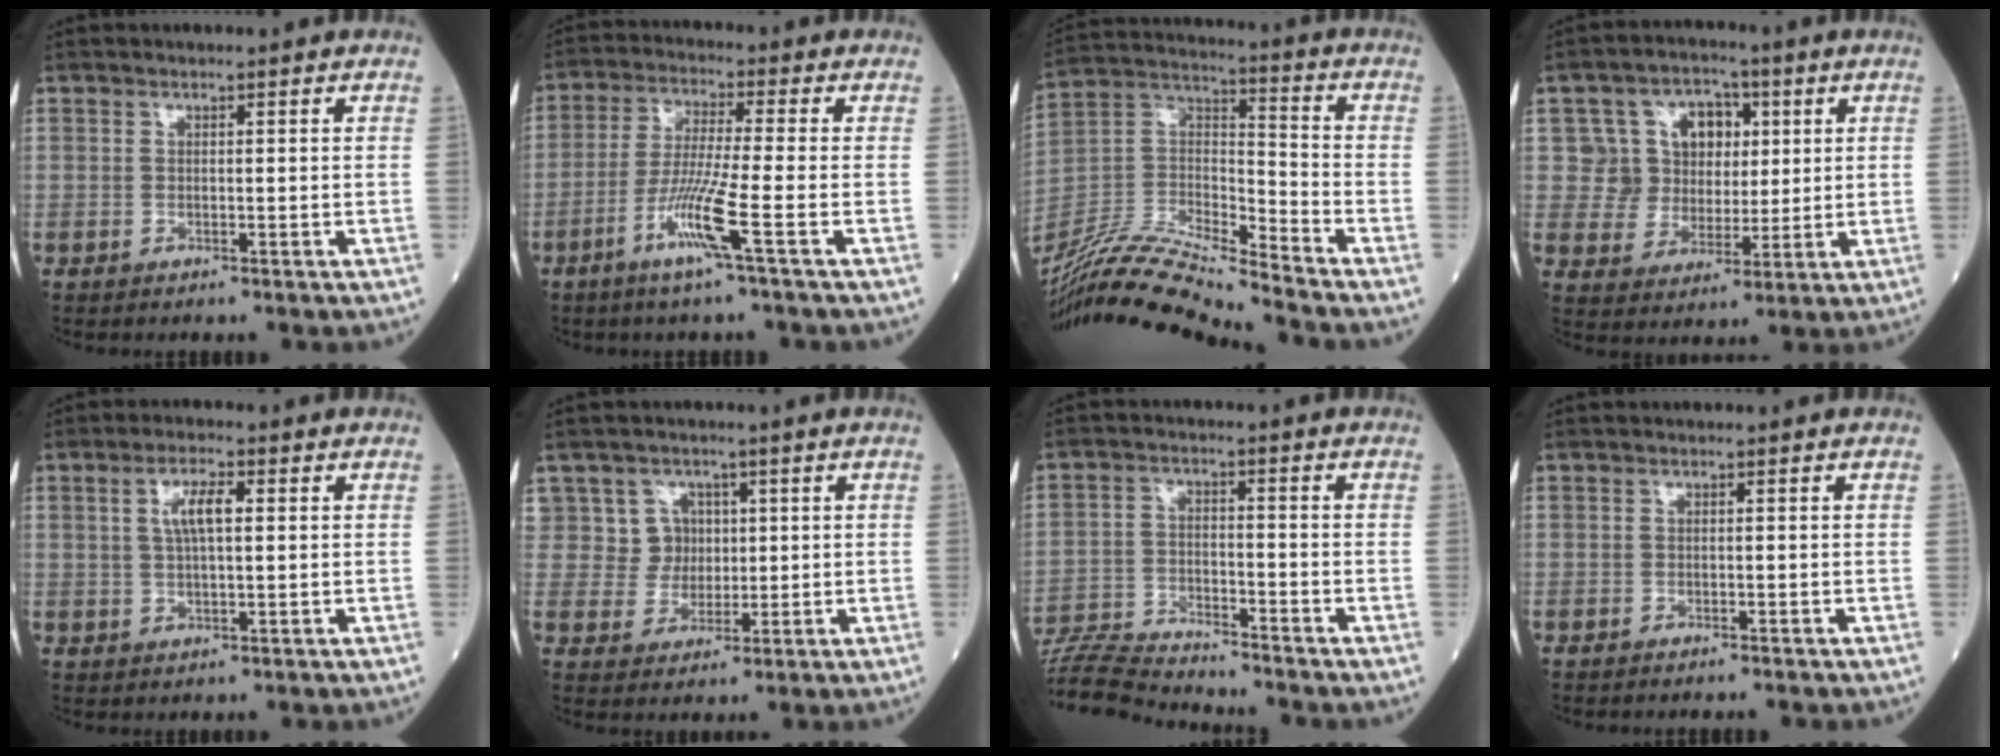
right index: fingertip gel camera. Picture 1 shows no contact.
{"total": 8.1, "force": [-3.6, -1.2, 7.2], "torque": [-0.146, -0.014, -0.076]}
{"total": 18.7, "force": [-17.2, -0.6, 7.2], "torque": [-0.148, 0.010, -0.324]}
{"total": 8.9, "force": [2.3, 8.3, 2.5], "torque": [-0.041, 0.030, 0.046]}
{"total": 4.7, "force": [1.2, 1.1, 4.4], "torque": [-0.086, 0.008, 0.023]}
{"total": 5.4, "force": [1.7, 5.1, 0.2], "torque": [0.008, 0.016, 0.032]}
{"total": 9.8, "force": [-9.7, -0.9, 1.2], "torque": [-0.022, -0.008, -0.180]}
{"total": 1.3, "force": [-1.1, 0.0, 0.6], "torque": [-0.008, -0.001, -0.014]}